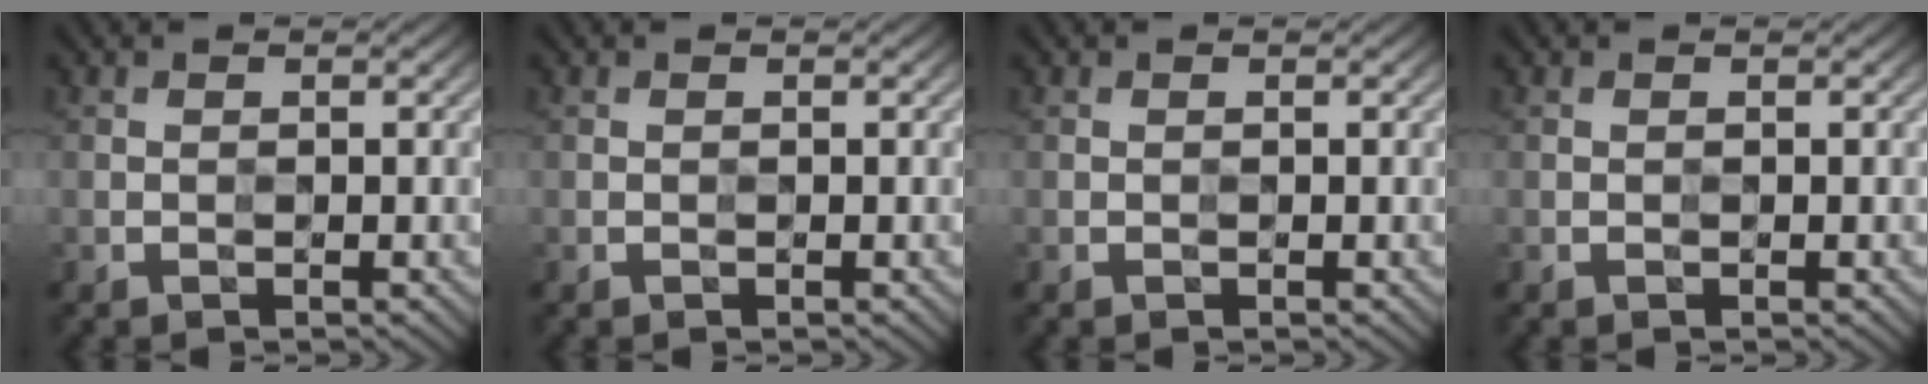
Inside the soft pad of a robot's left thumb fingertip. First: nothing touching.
{"total": 0.0}
{"total": 0.0}
{"total": 0.0}